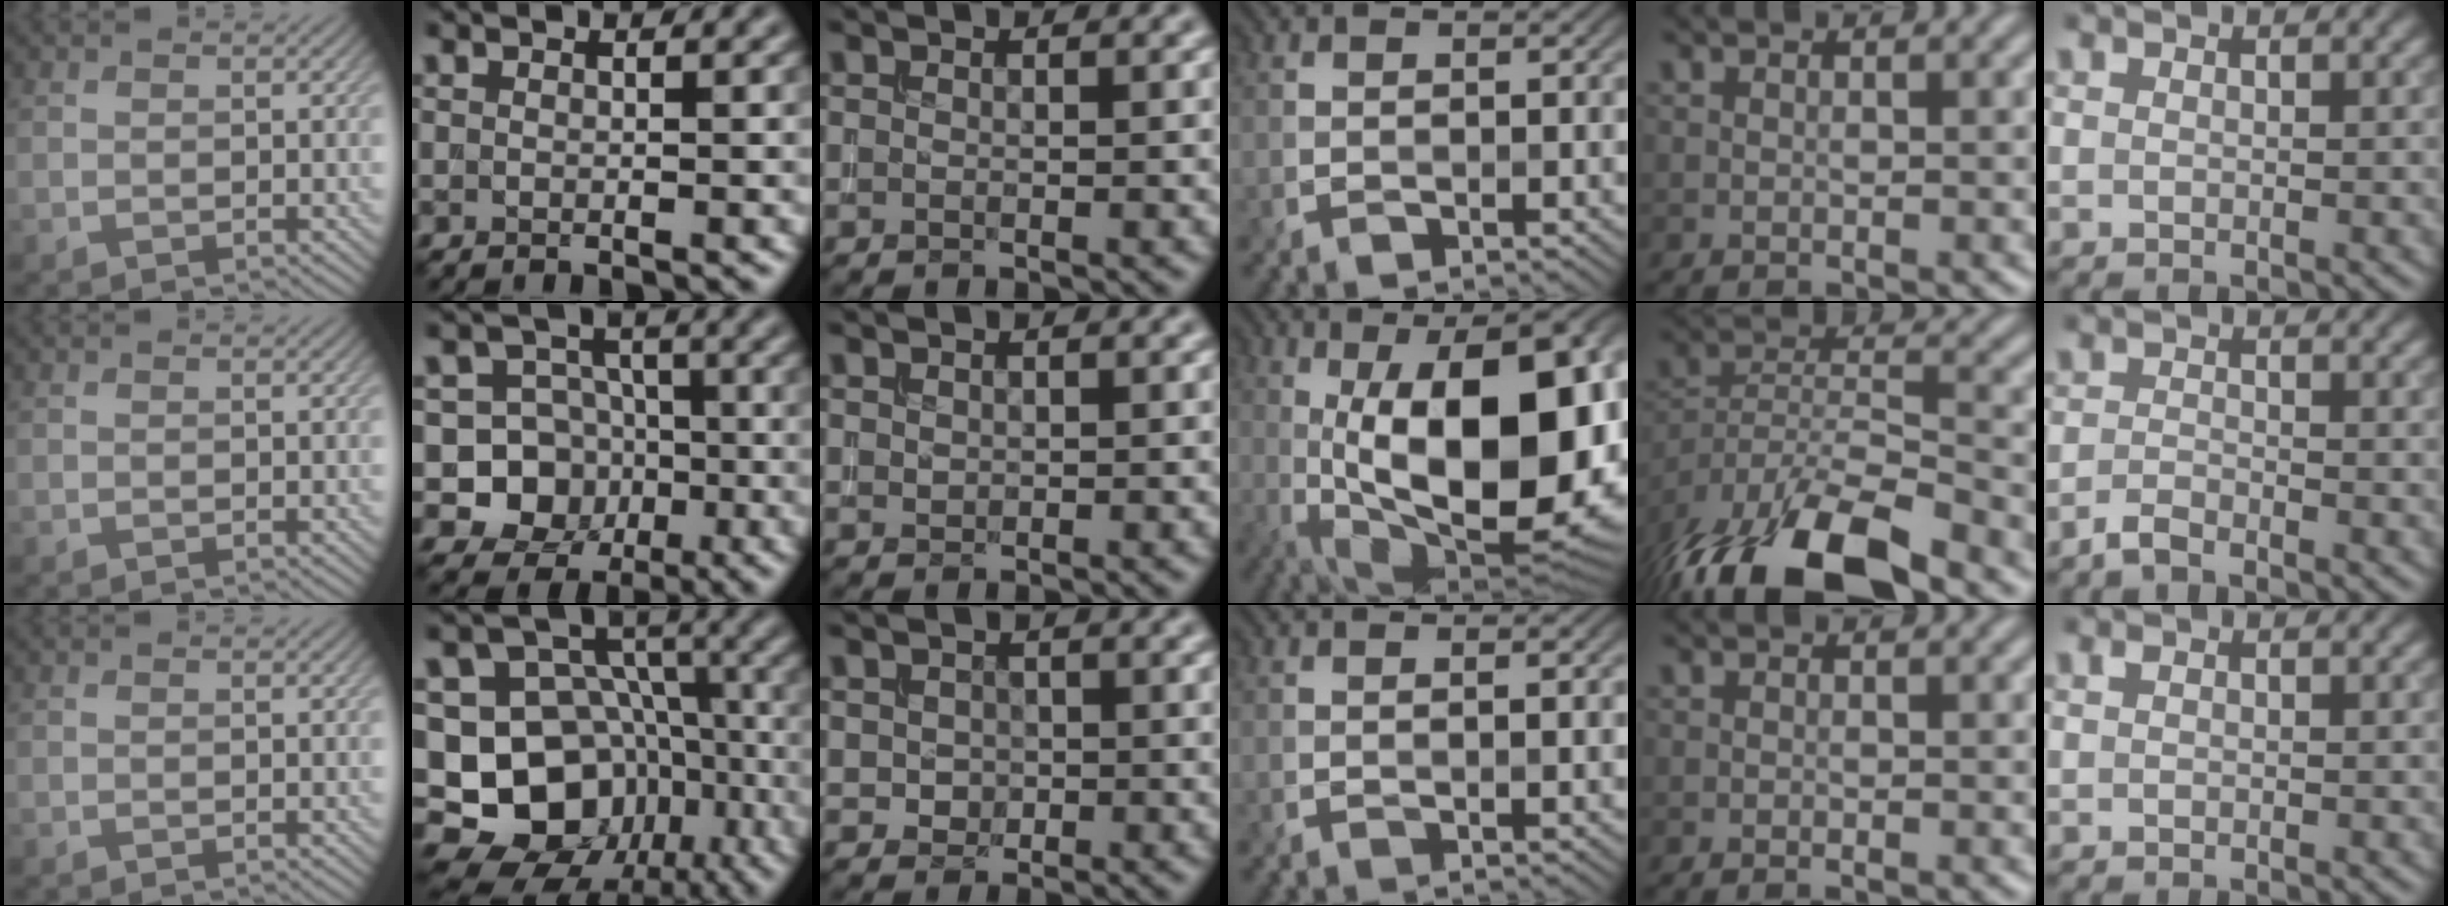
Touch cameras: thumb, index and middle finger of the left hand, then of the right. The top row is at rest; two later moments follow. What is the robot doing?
{"motion": "insert", "object": "drawer"}